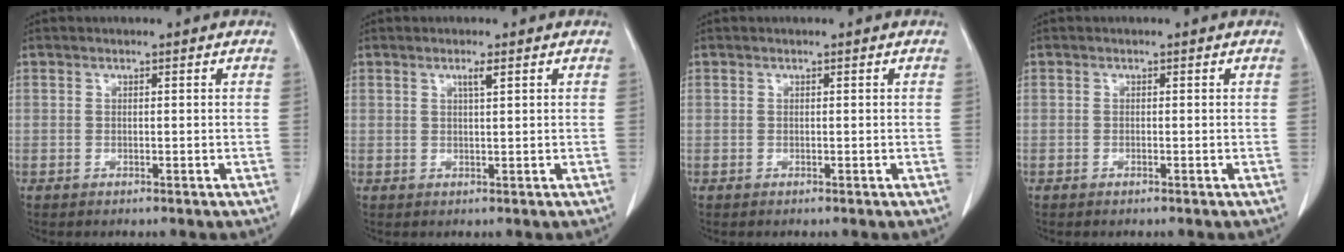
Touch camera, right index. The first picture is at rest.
{"total": 1.5, "force": [0.8, -0.1, 1.3], "torque": [-0.024, -0.002, 0.014]}
{"total": 0.0}
{"total": 0.0}